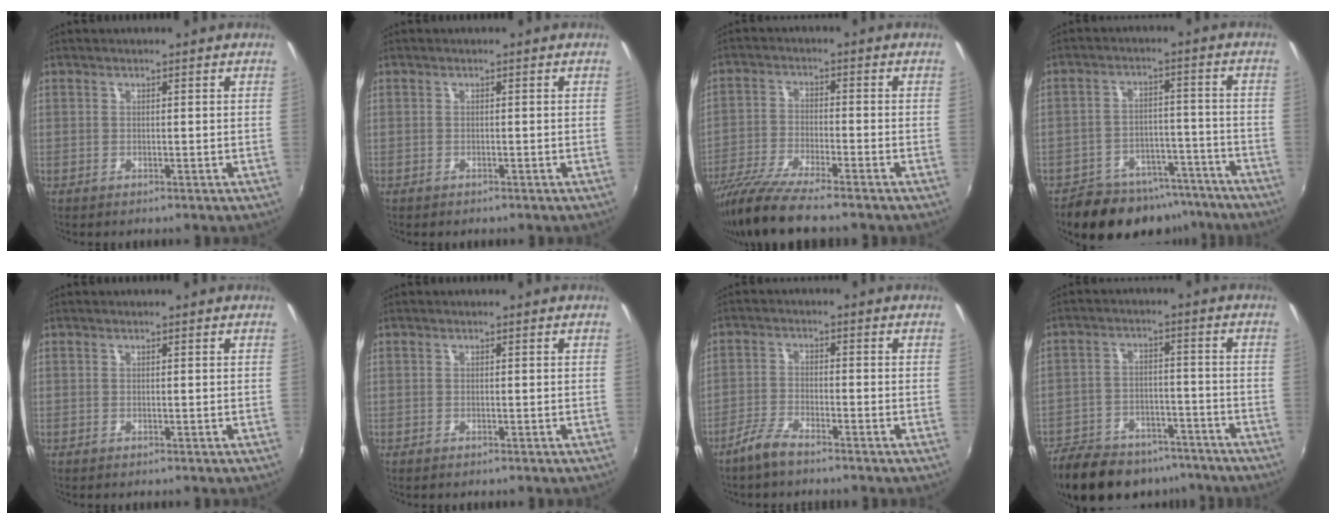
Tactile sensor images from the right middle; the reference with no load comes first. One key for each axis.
{"total": 0.6, "fx": -0.5, "fy": 0.4, "fz": 0.0, "tx": -0.002, "ty": -0.001, "tz": -0.008}
{"total": 11.4, "fx": -9.6, "fy": 0.7, "fz": 6.1, "tx": -0.136, "ty": -0.033, "tz": -0.179}
{"total": 15.5, "fx": -12.3, "fy": 7.8, "fz": 5.3, "tx": -0.117, "ty": 0.022, "tz": -0.160}
{"total": 0.0}
{"total": 0.0}
{"total": 4.4, "fx": -3.6, "fy": 0.8, "fz": 2.3, "tx": -0.063, "ty": -0.001, "tz": -0.075}
{"total": 18.7, "fx": -14.5, "fy": 8.8, "fz": 7.9, "tx": -0.181, "ty": -0.002, "tz": -0.208}